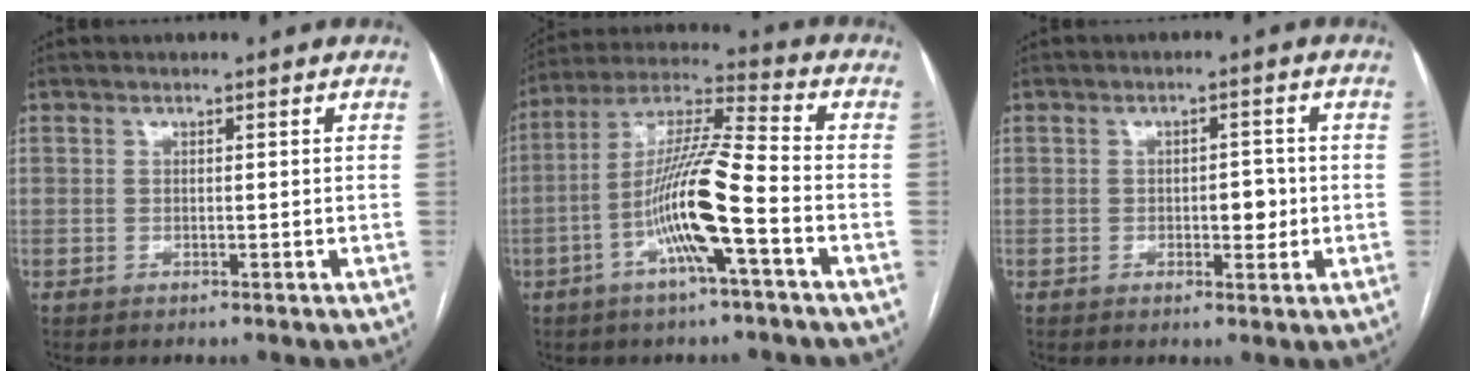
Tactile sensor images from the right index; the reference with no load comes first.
{"total": 13.5, "force": [-4.5, 0.4, 12.7], "torque": [-0.247, 0.009, -0.089]}
{"total": 3.5, "force": [-0.5, 1.7, 3.0], "torque": [-0.037, 0.002, -0.003]}